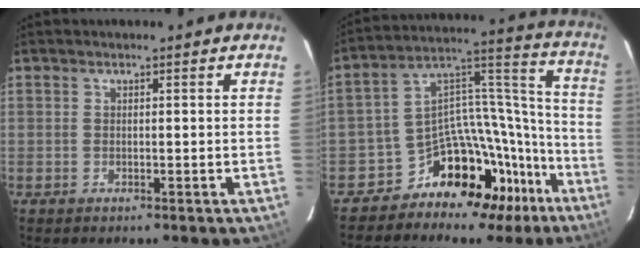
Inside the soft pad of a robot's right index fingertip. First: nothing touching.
{"total": 17.9, "force": [-13.8, 10.3, 4.7], "torque": [-0.055, 0.101, -0.201]}